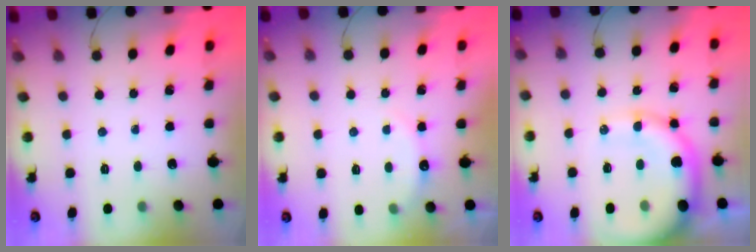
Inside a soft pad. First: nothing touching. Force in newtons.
{"total": 5.0, "press": 4.8, "slide": 1.5}
{"total": 14.7, "press": 14.3, "slide": 3.3}